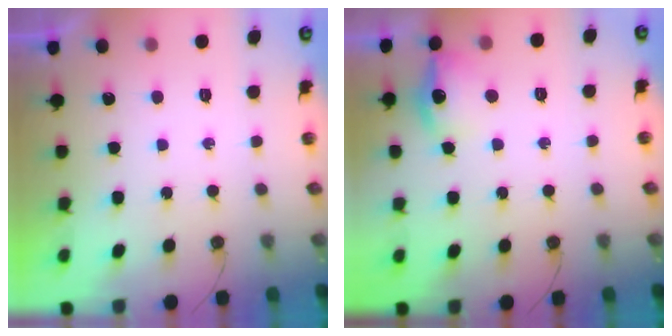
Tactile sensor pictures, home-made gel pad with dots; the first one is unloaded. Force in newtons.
{"total": 12.0, "press": 11.9, "slide": 0.9}